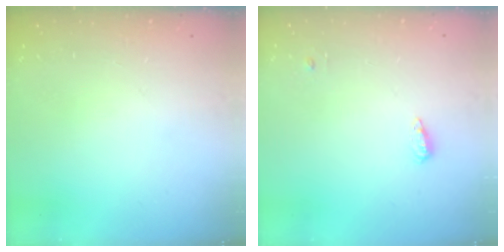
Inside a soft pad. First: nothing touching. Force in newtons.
{"total": 4.2, "press": 4.1, "slide": 0.8}